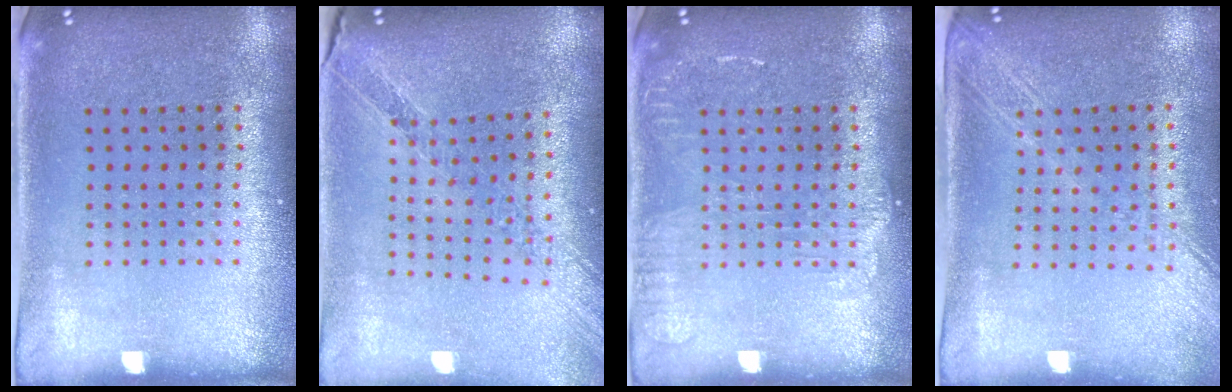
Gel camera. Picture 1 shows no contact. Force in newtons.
{"total": 1.0, "press": 1.0, "slide": 0.0}
{"total": 1.6, "press": 1.5, "slide": 0.3}
{"total": 2.0, "press": 1.7, "slide": 1.1}